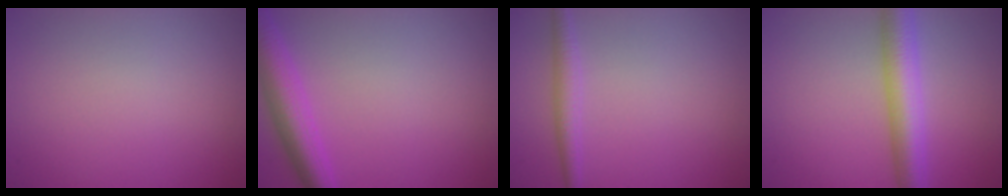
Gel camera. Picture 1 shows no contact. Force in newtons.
{"total": 4.5, "press": 4.4, "slide": 0.2}
{"total": 1.9, "press": 1.9, "slide": 0.0}
{"total": 5.6, "press": 5.6, "slide": 0.3}